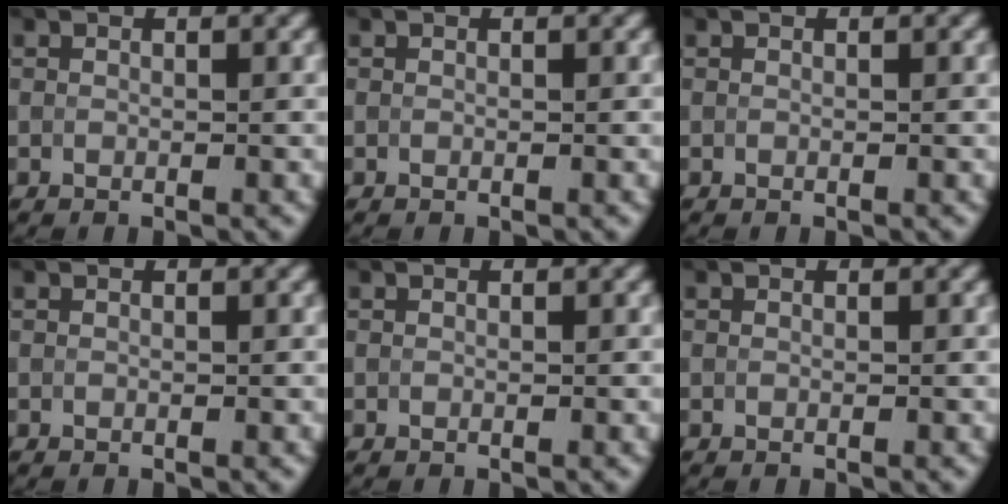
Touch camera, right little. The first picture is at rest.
{"total": 0.0}
{"total": 0.0}
{"total": 0.0}
{"total": 0.0}
{"total": 0.0}